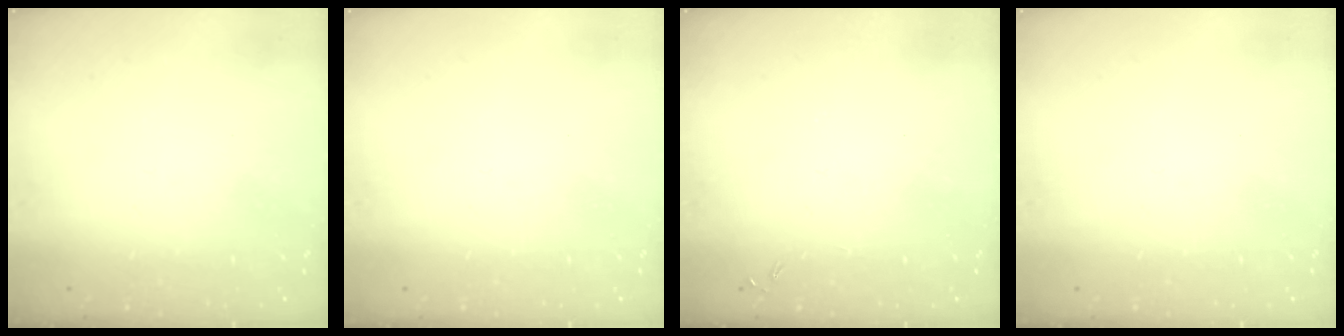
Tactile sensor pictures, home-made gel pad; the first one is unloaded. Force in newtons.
{"total": 0.0}
{"total": 0.0}
{"total": 0.0}